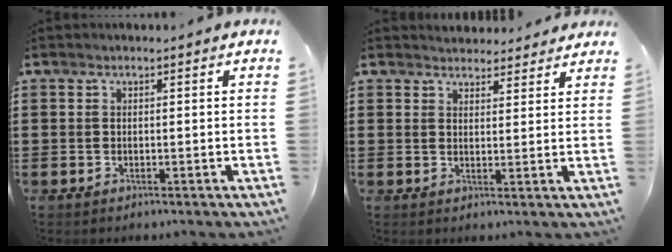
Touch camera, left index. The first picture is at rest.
{"total": 3.1, "force": [3.0, 0.8, -0.1], "torque": [0.000, -0.011, 0.055]}